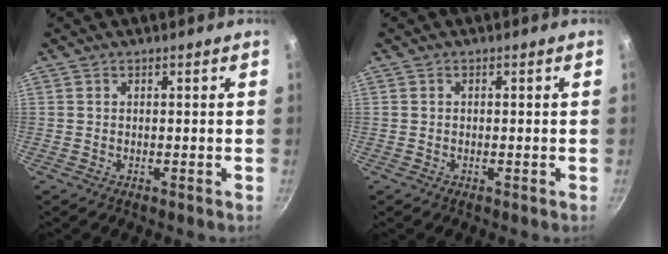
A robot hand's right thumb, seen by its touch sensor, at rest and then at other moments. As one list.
[{"total": 0.5, "force": [0.0, 0.4, 0.3], "torque": [-0.003, 0.004, 0.000]}]